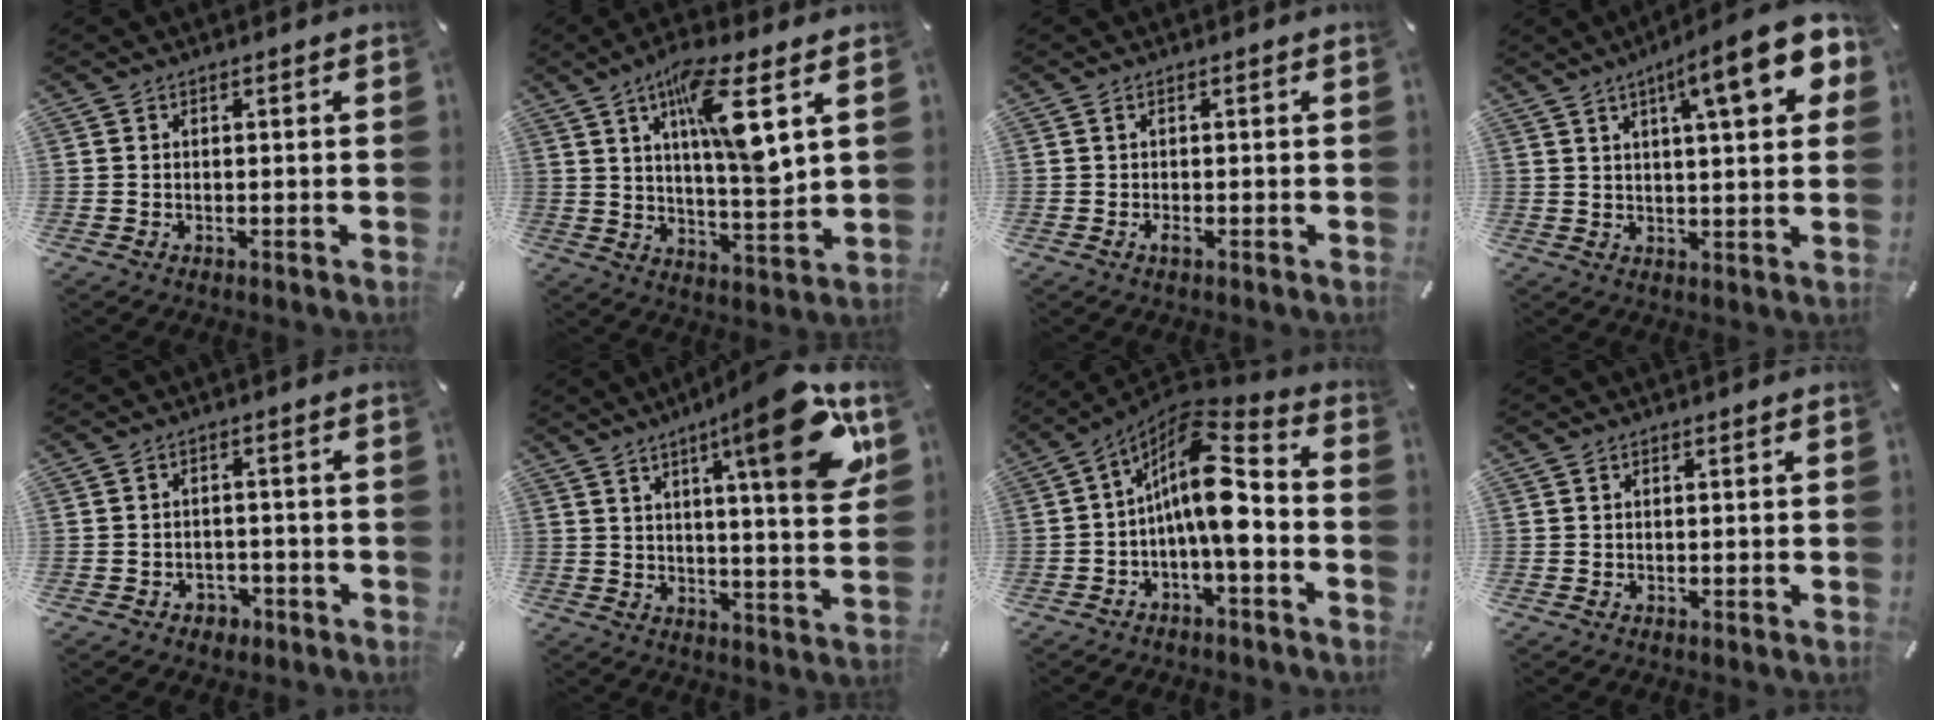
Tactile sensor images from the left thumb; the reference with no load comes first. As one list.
[{"total": 14.2, "force": [6.3, 3.4, 12.2], "torque": [-0.201, -0.019, 0.101]}, {"total": 1.4, "force": [-0.4, 0.4, 1.2], "torque": [-0.030, -0.004, -0.010]}, {"total": 14.9, "force": [7.1, 3.4, 12.6], "torque": [-0.183, -0.030, 0.105]}, {"total": 3.1, "force": [-1.7, 2.5, 0.8], "torque": [-0.014, 0.007, -0.034]}, {"total": 20.3, "force": [9.8, 4.8, 17.1], "torque": [-0.230, -0.056, 0.136]}, {"total": 14.1, "force": [-0.1, 5.5, 13.0], "torque": [-0.241, -0.017, -0.006]}, {"total": 0.0}]